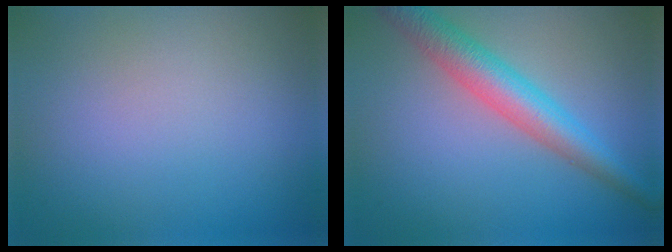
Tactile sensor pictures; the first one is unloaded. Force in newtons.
{"total": 5.1, "press": 5.1, "slide": 0.1}